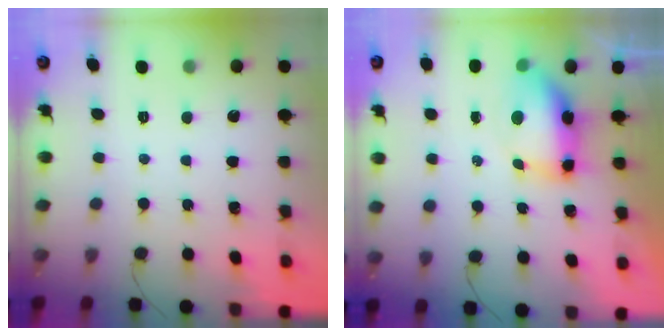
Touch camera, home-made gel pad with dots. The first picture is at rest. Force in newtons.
{"total": 8.6, "press": 8.4, "slide": 1.6}